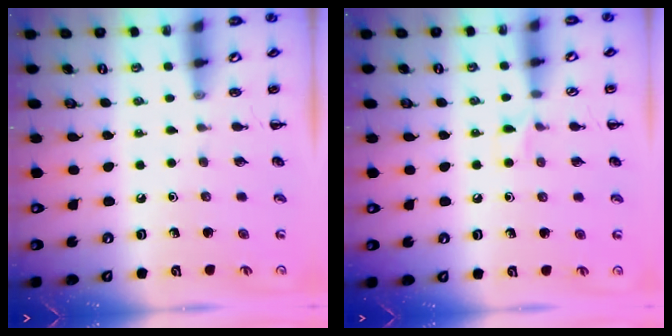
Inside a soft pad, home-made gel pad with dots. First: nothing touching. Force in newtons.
{"total": 4.0, "press": 3.6, "slide": 1.6}